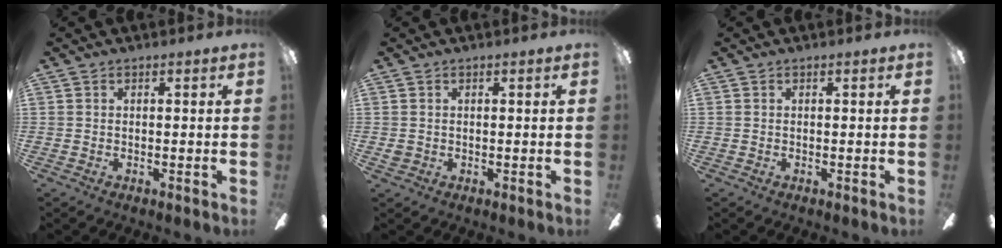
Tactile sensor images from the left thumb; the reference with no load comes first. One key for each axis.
{"total": 1.4, "fx": 0.4, "fy": 1.3, "fz": 0.2, "tx": -0.005, "ty": 0.005, "tz": 0.005}
{"total": 0.0}